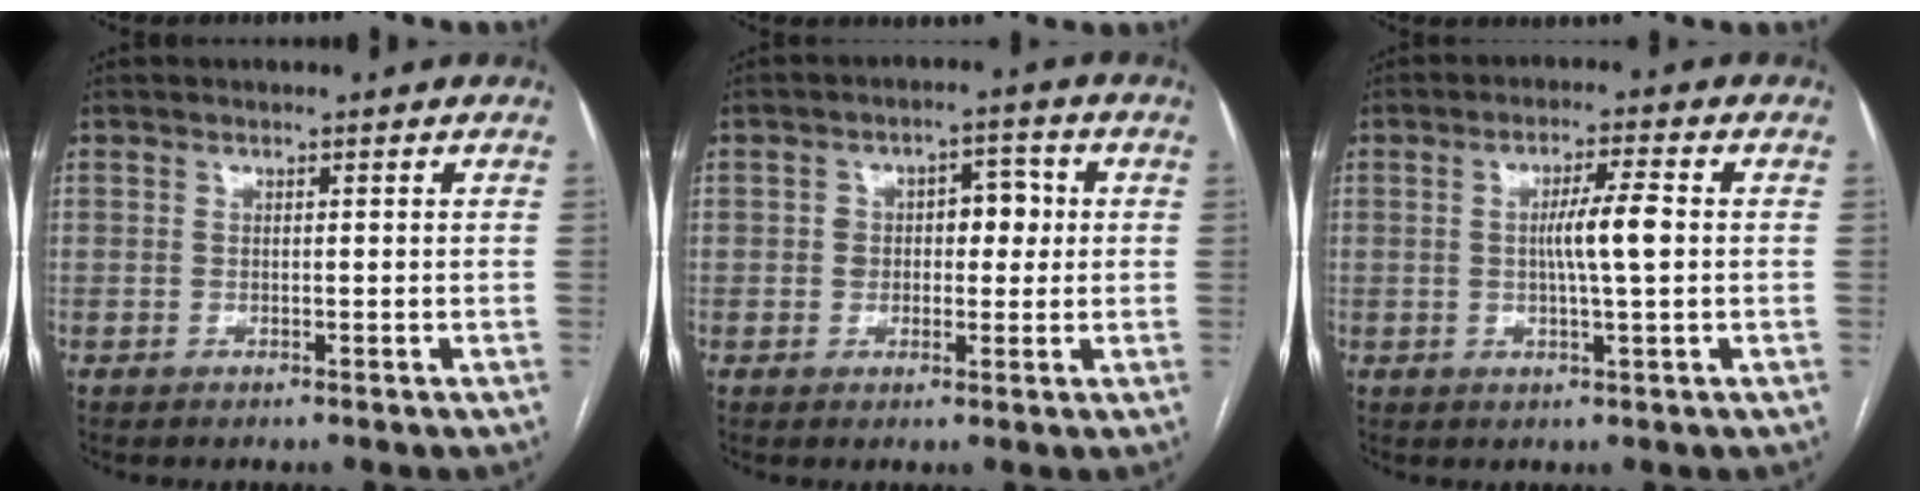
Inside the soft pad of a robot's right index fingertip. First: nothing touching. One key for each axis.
{"total": 5.7, "fx": 0.6, "fy": 3.3, "fz": 4.6, "tx": -0.064, "ty": 0.024, "tz": 0.013}
{"total": 5.7, "fx": 0.2, "fy": 0.1, "fz": 5.7, "tx": -0.102, "ty": 0.002, "tz": 0.002}